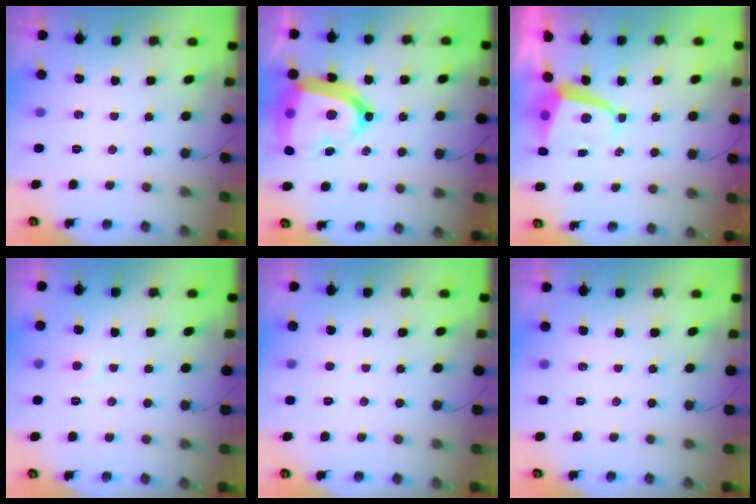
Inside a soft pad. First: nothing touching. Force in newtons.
{"total": 23.4, "press": 23.3, "slide": 1.9}
{"total": 4.9, "press": 4.8, "slide": 0.5}
{"total": 2.9, "press": 2.9, "slide": 0.3}
{"total": 2.2, "press": 2.2, "slide": 0.2}
{"total": 0.0}